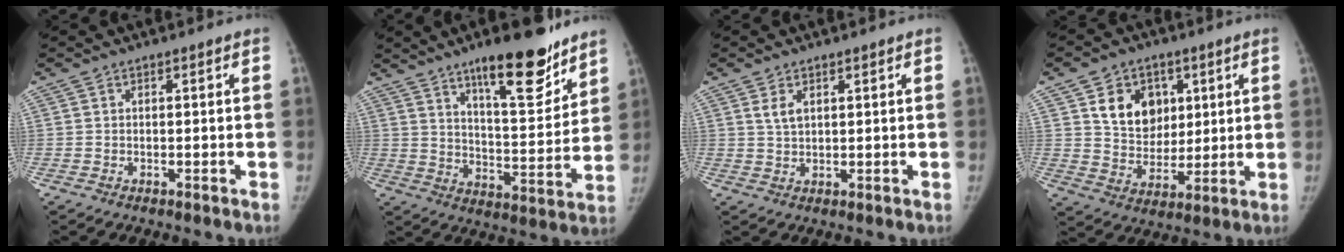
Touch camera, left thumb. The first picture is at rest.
{"total": 17.4, "force": [12.0, 5.0, 11.6], "torque": [-0.131, -0.082, 0.191]}
{"total": 2.7, "force": [1.4, 1.4, 1.8], "torque": [-0.030, -0.004, 0.032]}
{"total": 11.7, "force": [4.3, 9.1, 5.8], "torque": [-0.049, -0.022, 0.082]}